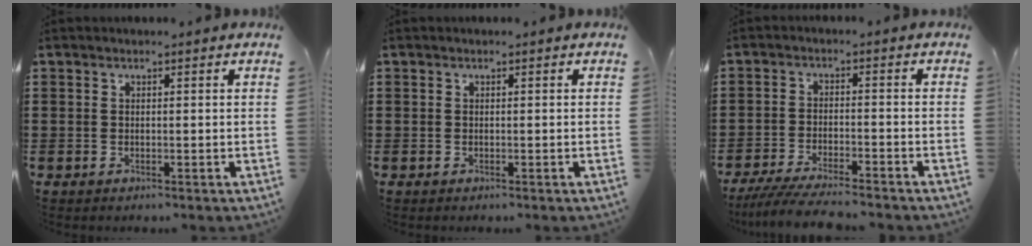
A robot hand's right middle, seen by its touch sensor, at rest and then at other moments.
{"total": 0.0}
{"total": 5.0, "force": [-4.7, 0.2, 1.9], "torque": [-0.043, -0.013, -0.092]}